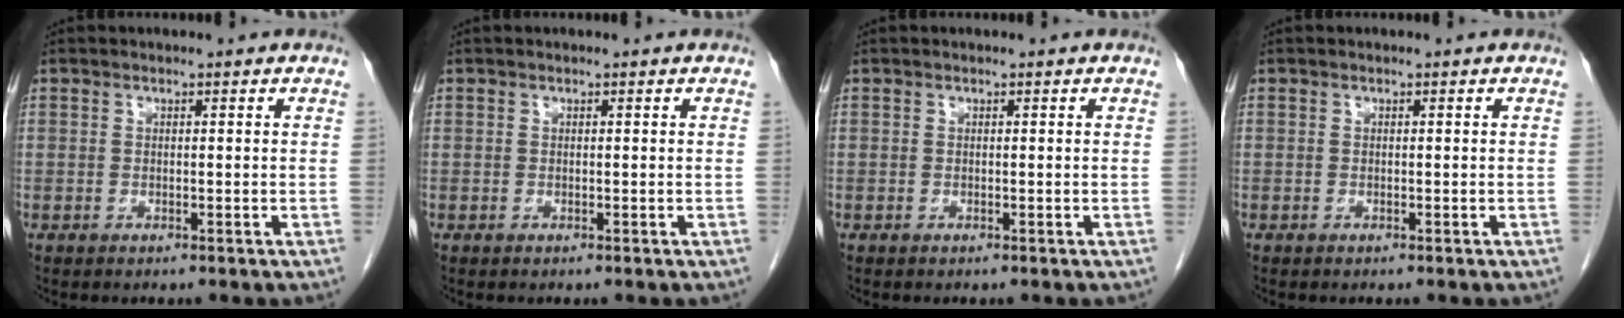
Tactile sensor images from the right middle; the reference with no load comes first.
{"total": 0.0}
{"total": 0.0}
{"total": 0.0}